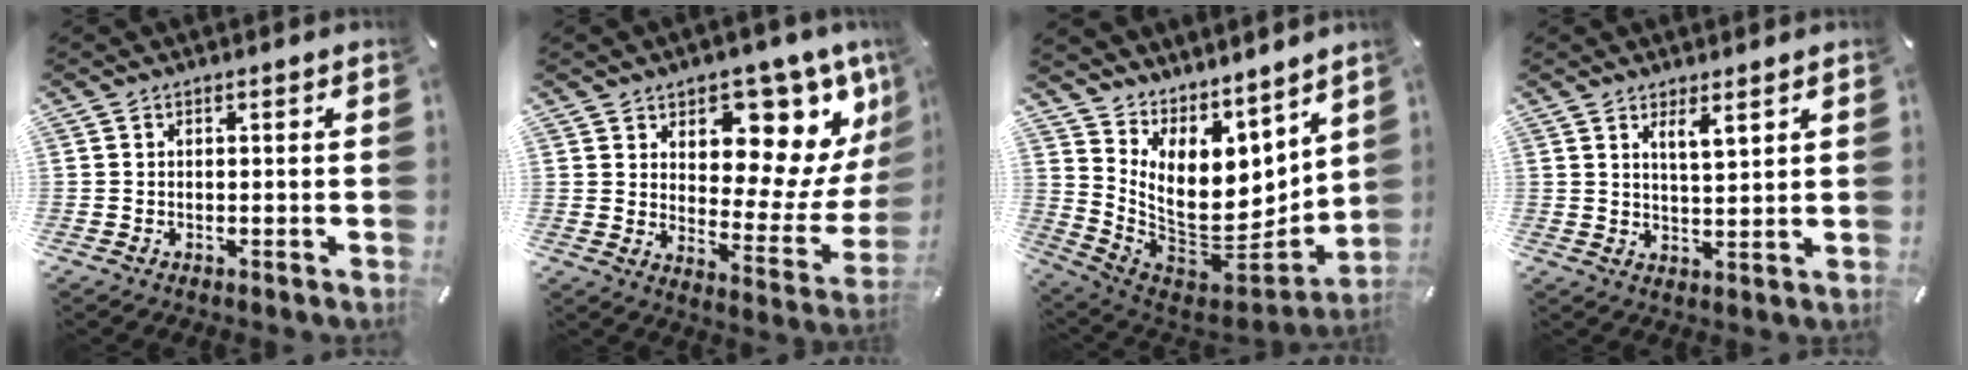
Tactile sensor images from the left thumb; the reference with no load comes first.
{"total": 13.4, "force": [9.0, 7.1, 6.8], "torque": [-0.064, -0.097, 0.147]}
{"total": 13.3, "force": [4.1, 10.0, 7.8], "torque": [-0.130, -0.088, 0.082]}
{"total": 4.3, "force": [3.2, 0.6, 2.8], "torque": [-0.053, -0.016, 0.053]}